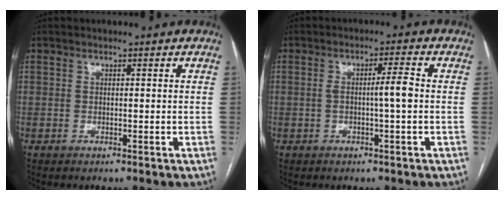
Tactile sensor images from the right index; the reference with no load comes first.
{"total": 3.8, "force": [-0.2, -0.1, 3.8], "torque": [-0.067, 0.006, -0.003]}